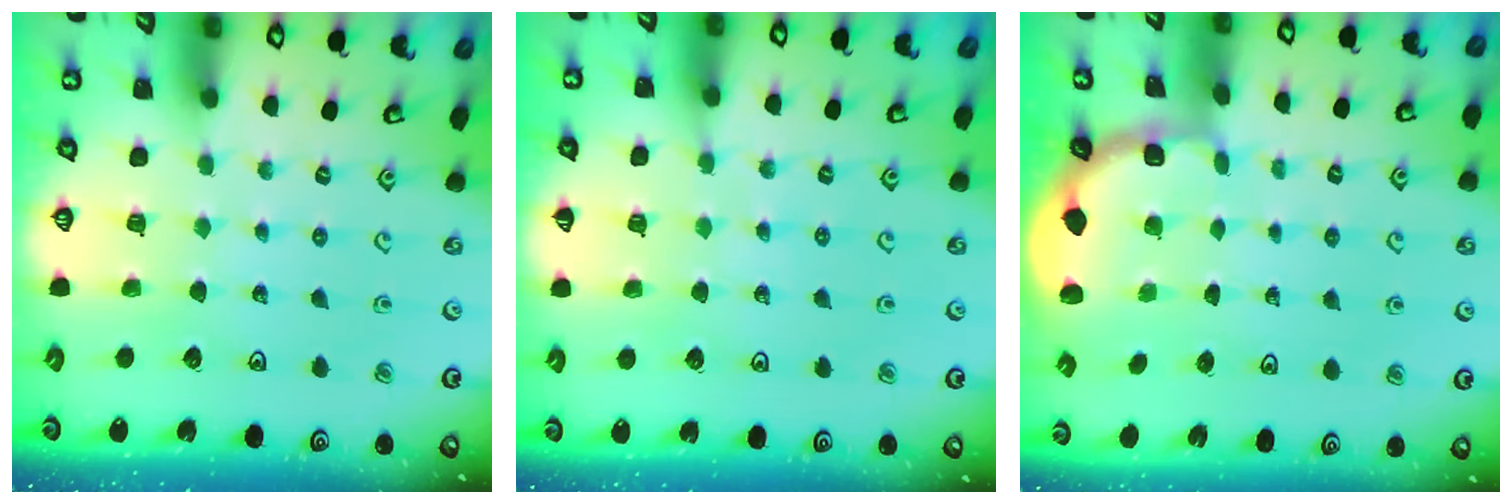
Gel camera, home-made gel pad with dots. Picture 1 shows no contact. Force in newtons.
{"total": 5.8, "press": 5.7, "slide": 0.8}
{"total": 1.8, "press": 1.6, "slide": 0.7}